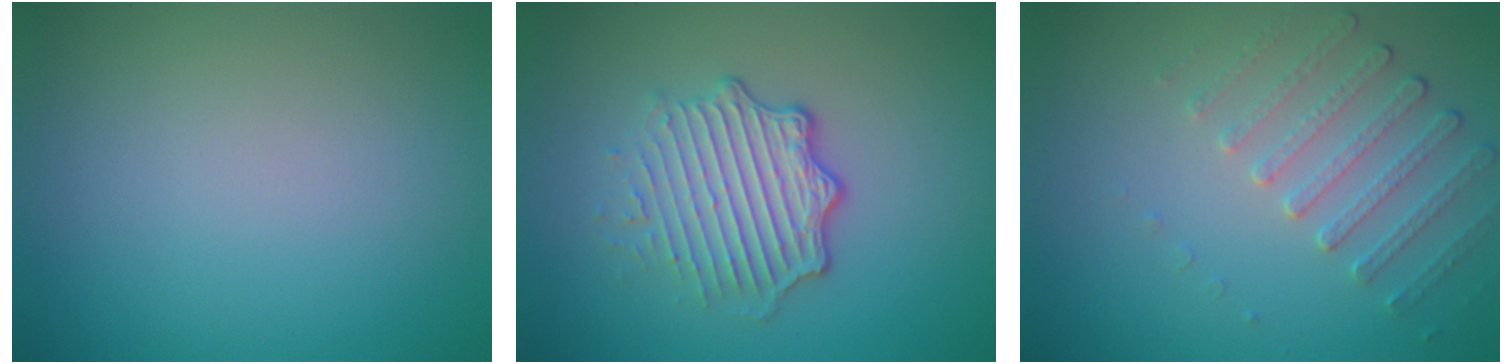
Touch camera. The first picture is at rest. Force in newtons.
{"total": 4.8, "press": 3.5, "slide": 3.3}
{"total": 2.2, "press": 1.8, "slide": 1.2}